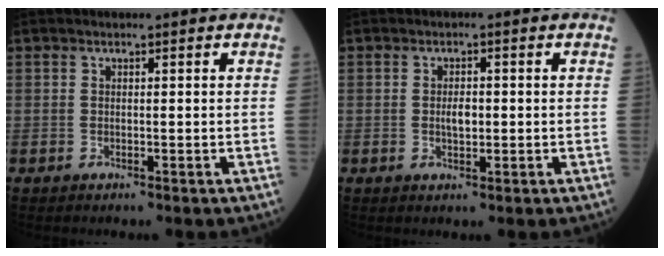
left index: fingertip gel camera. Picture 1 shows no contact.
{"total": 2.0, "force": [-0.2, 1.0, 1.8], "torque": [-0.031, -0.003, -0.004]}